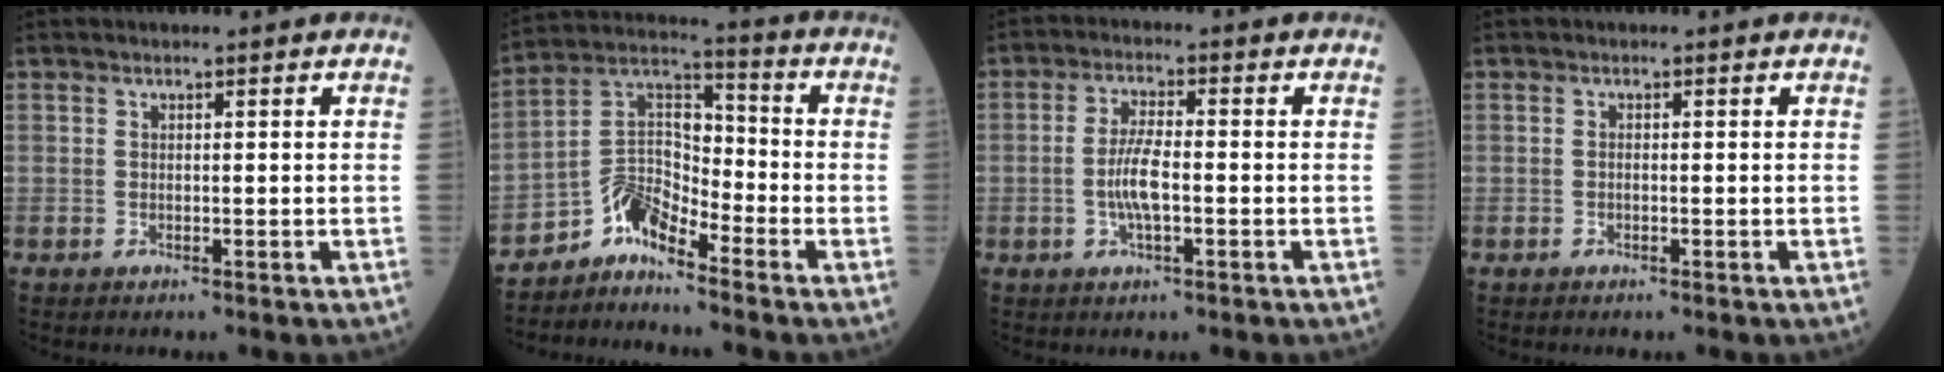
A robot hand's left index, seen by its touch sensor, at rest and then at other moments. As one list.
[{"total": 6.6, "force": [-5.4, 2.3, 2.9], "torque": [-0.059, 0.028, -0.111]}, {"total": 5.0, "force": [-1.0, 1.0, 4.8], "torque": [-0.104, 0.002, -0.020]}, {"total": 0.0}]